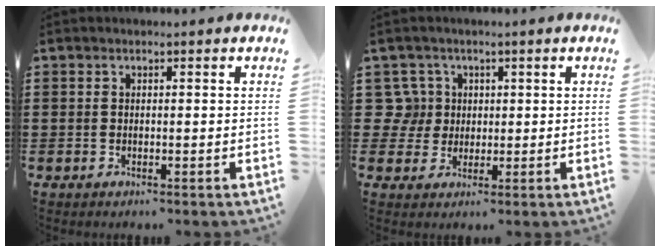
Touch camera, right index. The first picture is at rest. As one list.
[{"total": 5.5, "force": [1.1, 5.3, 1.3], "torque": [-0.064, 0.012, 0.016]}]